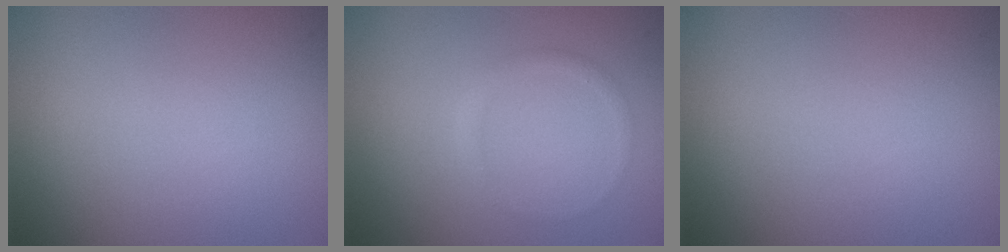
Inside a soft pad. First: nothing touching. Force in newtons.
{"total": 0.9, "press": 0.9, "slide": 0.1}
{"total": 0.0}